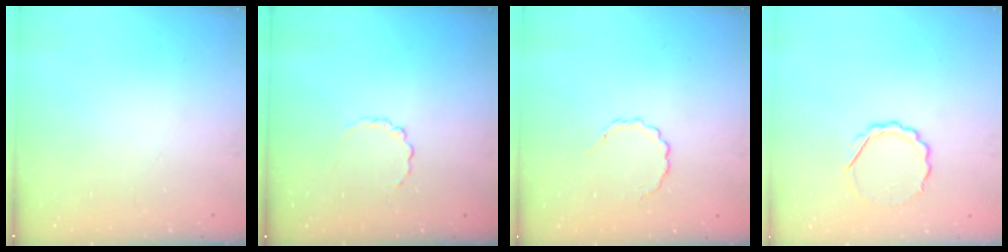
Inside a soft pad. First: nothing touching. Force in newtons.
{"total": 3.0, "press": 2.8, "slide": 1.0}
{"total": 2.9, "press": 2.6, "slide": 1.1}
{"total": 4.9, "press": 4.7, "slide": 1.2}